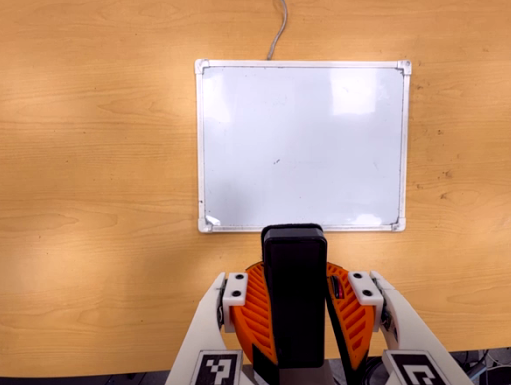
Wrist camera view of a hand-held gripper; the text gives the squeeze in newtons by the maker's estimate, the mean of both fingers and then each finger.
{"total": 12.6, "left": 10.5, "right": 14.7}